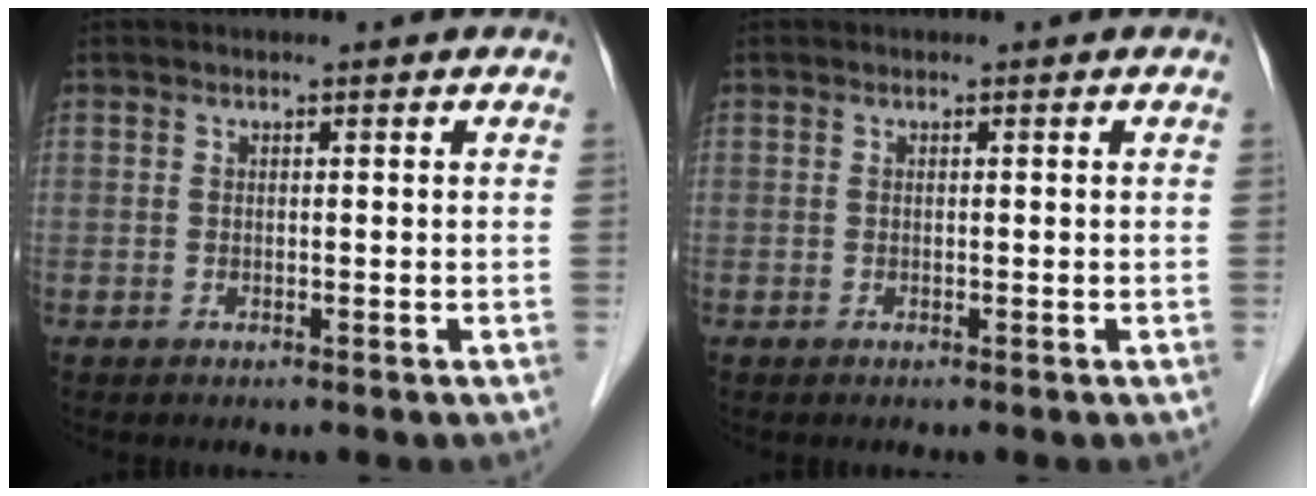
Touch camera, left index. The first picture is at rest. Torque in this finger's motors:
{"motor_torque": [0.00, 0.00, -0.01, 0.00]}